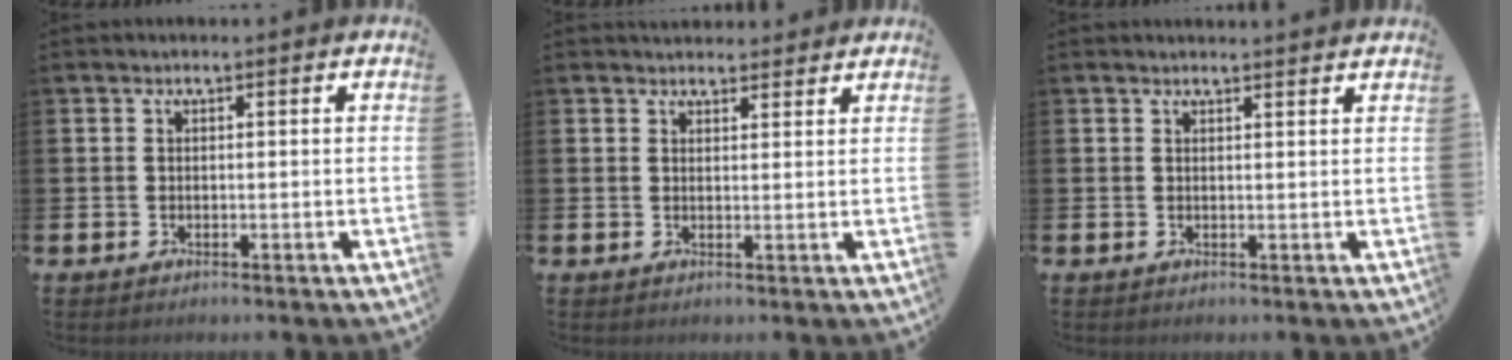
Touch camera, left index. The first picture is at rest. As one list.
[{"total": 2.7, "force": [2.6, 0.8, -0.1], "torque": [0.004, -0.010, 0.047]}, {"total": 1.3, "force": [1.3, -0.1, 0.0], "torque": [0.006, -0.009, 0.022]}]